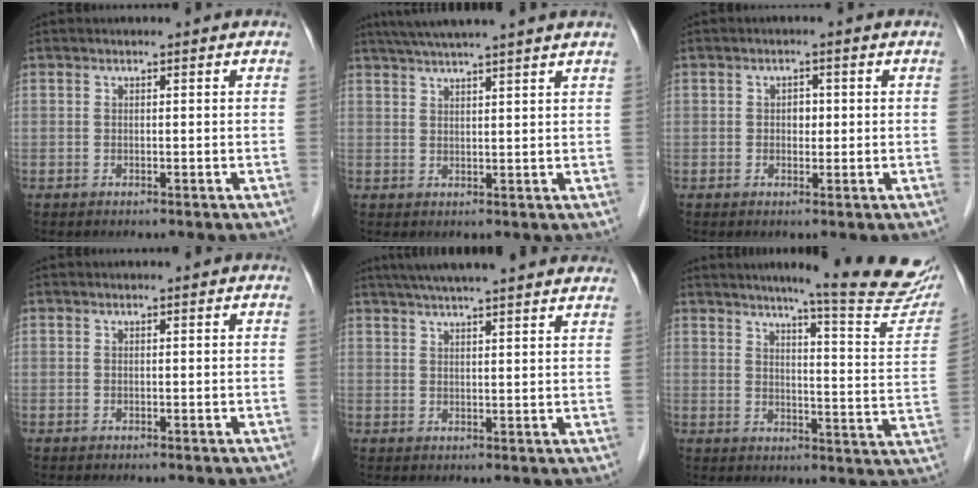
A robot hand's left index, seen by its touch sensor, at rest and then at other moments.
{"total": 10.2, "force": [8.6, -1.1, 5.4], "torque": [-0.088, 0.030, 0.114]}
{"total": 1.7, "force": [0.1, 1.2, 1.2], "torque": [-0.015, 0.005, 0.000]}
{"total": 0.0}
{"total": 18.8, "force": [16.3, 1.2, 9.2], "torque": [-0.146, 0.036, 0.210]}
{"total": 18.3, "force": [15.9, 0.2, 9.0], "torque": [-0.107, -0.066, 0.181]}